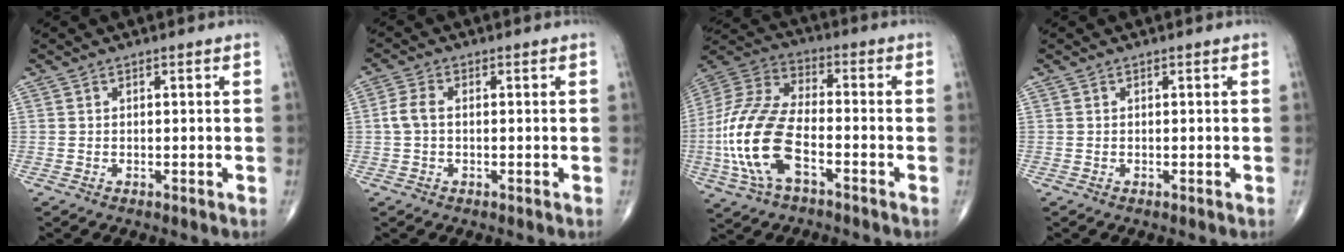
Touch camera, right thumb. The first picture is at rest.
{"total": 3.3, "force": [0.0, 2.0, 2.6], "torque": [-0.062, 0.008, -0.006]}
{"total": 18.0, "force": [-5.3, 8.7, 14.8], "torque": [-0.325, 0.027, -0.101]}
{"total": 0.0}